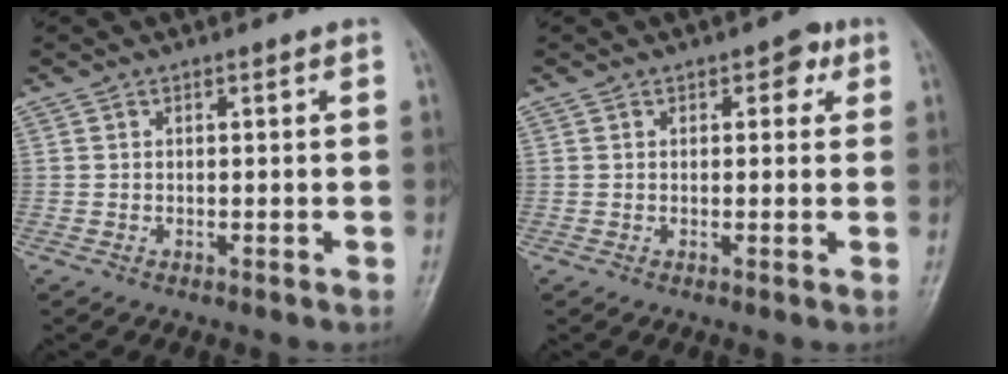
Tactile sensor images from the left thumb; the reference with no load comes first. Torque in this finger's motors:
{"motor_torque": [0.47, 0.08, 0.19, -0.20, -0.05]}